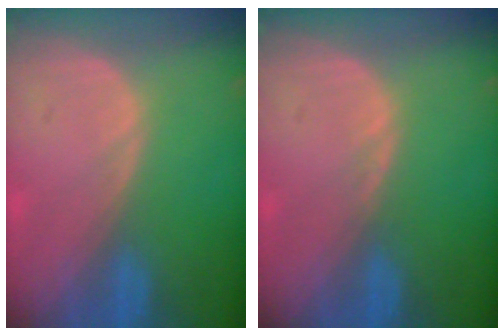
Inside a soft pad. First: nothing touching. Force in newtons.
{"total": 0.5, "press": 0.5, "slide": 0.2}